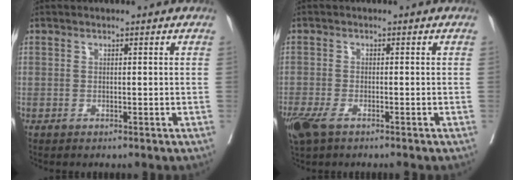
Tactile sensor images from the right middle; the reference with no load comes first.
{"total": 5.3, "force": [-3.5, 1.9, 3.5], "torque": [-0.072, -0.012, -0.063]}